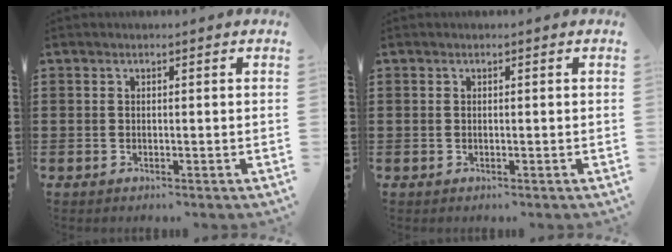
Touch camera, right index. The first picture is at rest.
{"total": 0.0}